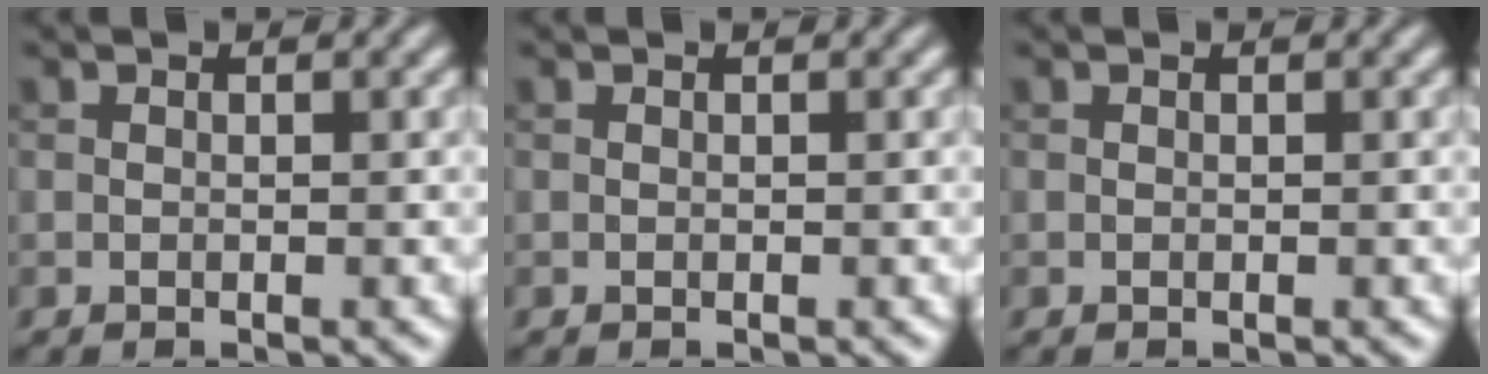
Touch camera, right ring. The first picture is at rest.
{"total": 0.0}
{"total": 0.0}